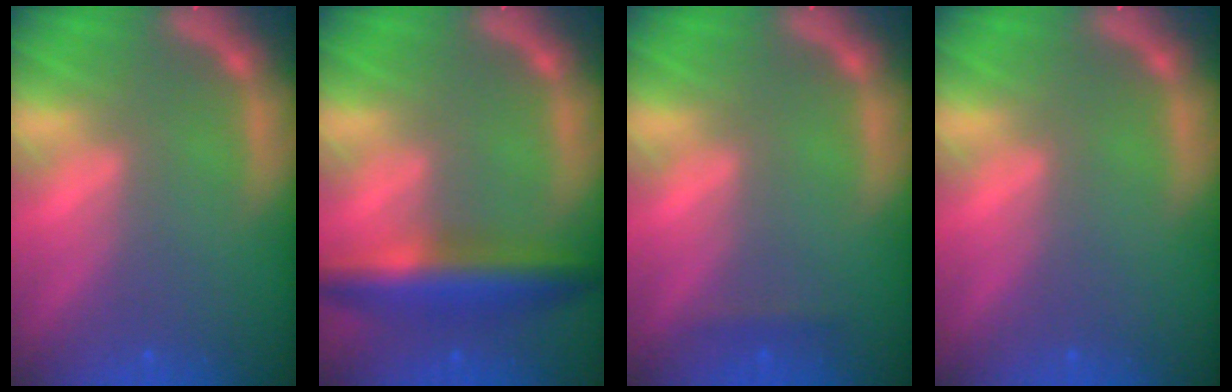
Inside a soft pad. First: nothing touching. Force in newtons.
{"total": 6.5}
{"total": 0.9}
{"total": 0.0}